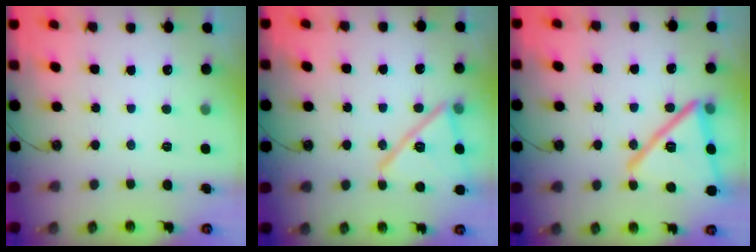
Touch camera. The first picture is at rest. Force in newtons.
{"total": 17.2, "press": 17.2, "slide": 0.3}
{"total": 22.0, "press": 21.9, "slide": 2.6}